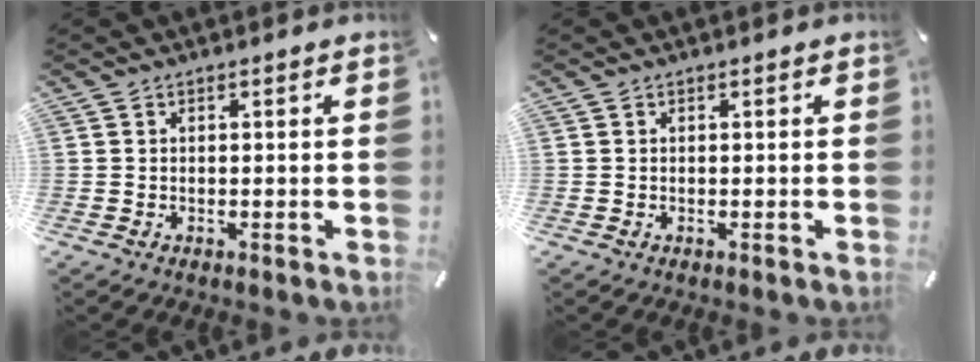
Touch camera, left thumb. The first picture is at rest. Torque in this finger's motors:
{"motor_torque": [0.00, 0.00, -0.11, 0.18, 0.00]}